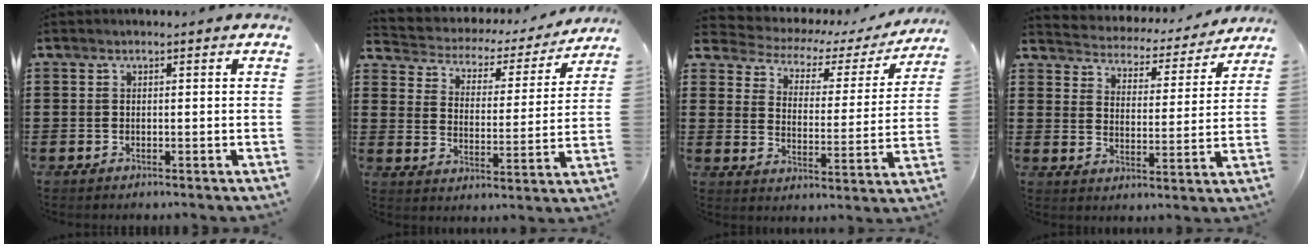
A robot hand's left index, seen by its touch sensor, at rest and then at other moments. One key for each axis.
{"total": 2.7, "fx": 2.5, "fy": 0.9, "fz": 0.2, "tx": -0.025, "ty": -0.022, "tz": 0.032}
{"total": 2.6, "fx": 1.9, "fy": 1.4, "fz": 1.0, "tx": -0.039, "ty": -0.020, "tz": 0.020}
{"total": 3.5, "fx": 3.5, "fy": 0.2, "fz": -0.2, "tx": -0.022, "ty": -0.034, "tz": 0.052}